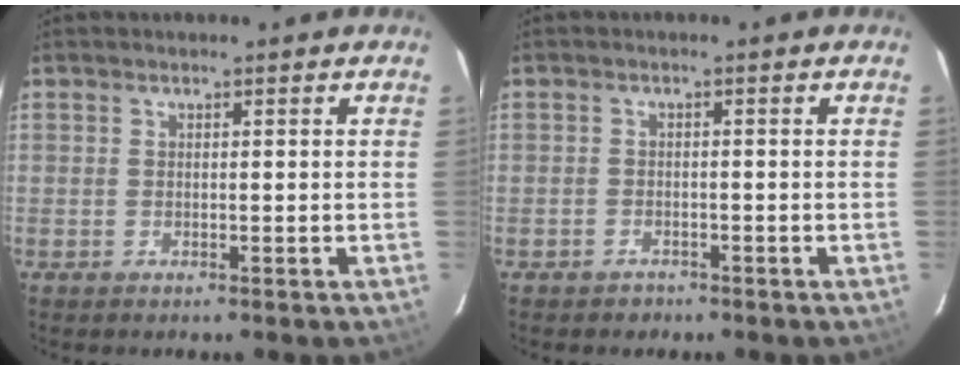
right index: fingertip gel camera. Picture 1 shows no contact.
{"total": 2.3, "force": [-1.6, 1.6, 0.1], "torque": [-0.008, 0.005, -0.023]}